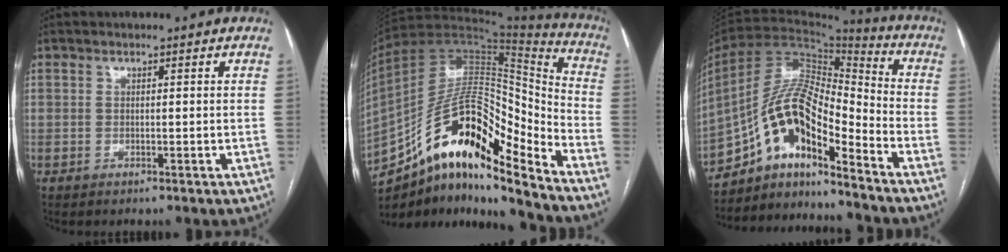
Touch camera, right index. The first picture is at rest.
{"total": 22.7, "force": [-13.8, 6.2, 16.9], "torque": [-0.310, 0.037, -0.236]}
{"total": 15.6, "force": [-10.5, 3.6, 10.9], "torque": [-0.200, 0.035, -0.184]}